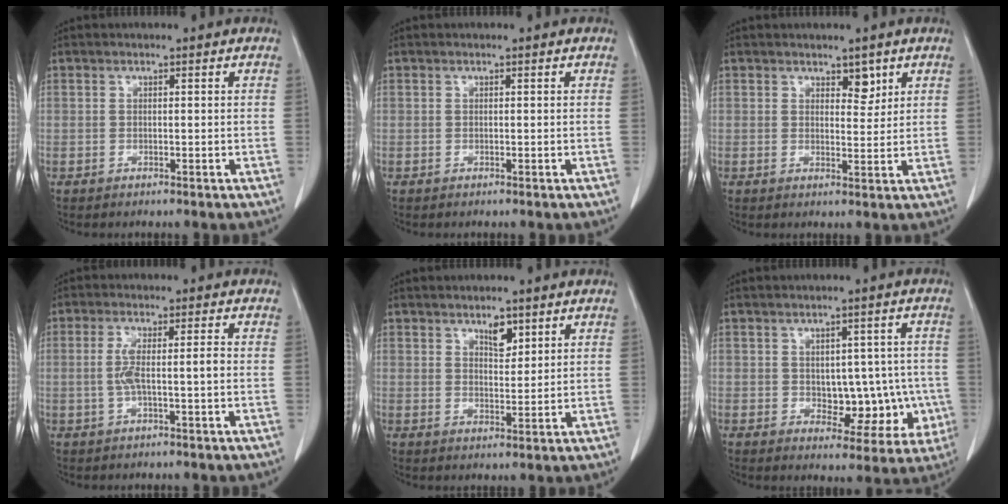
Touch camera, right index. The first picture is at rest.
{"total": 0.0}
{"total": 2.7, "force": [1.7, 1.4, 1.5], "torque": [-0.017, -0.007, 0.028]}
{"total": 4.6, "force": [-0.6, 0.4, 4.6], "torque": [-0.096, 0.011, -0.009]}
{"total": 3.2, "force": [2.1, 1.3, 2.0], "torque": [-0.034, -0.006, 0.037]}
{"total": 9.2, "force": [-1.3, 5.7, 7.1], "torque": [-0.065, 0.021, -0.001]}